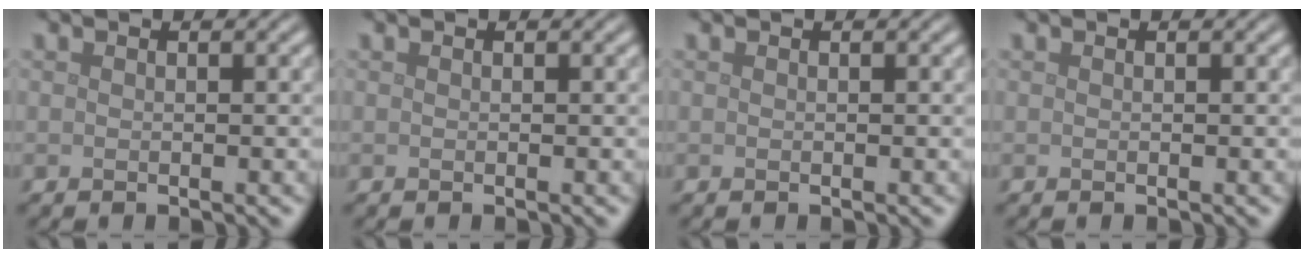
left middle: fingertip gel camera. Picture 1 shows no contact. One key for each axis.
{"total": 0.0}
{"total": 0.0}
{"total": 0.0}